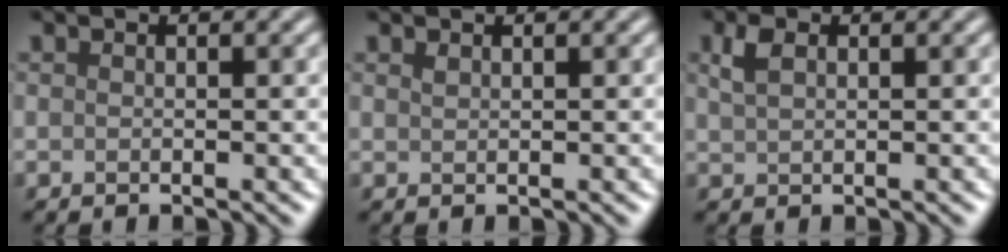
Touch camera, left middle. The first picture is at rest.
{"total": 0.5, "force": [0.4, 0.2, 0.2], "torque": [-0.005, -0.001, 0.011]}
{"total": 2.0, "force": [1.0, 1.1, 1.4], "torque": [-0.034, 0.004, 0.022]}